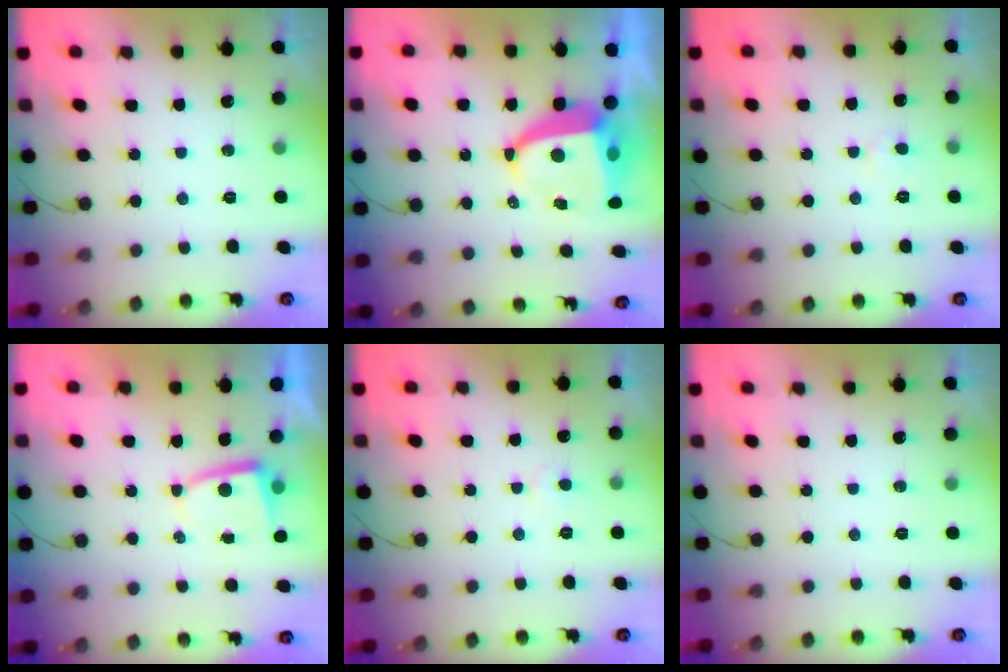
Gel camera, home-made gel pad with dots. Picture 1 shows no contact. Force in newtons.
{"total": 9.0, "press": 8.9, "slide": 1.2}
{"total": 2.2, "press": 2.2, "slide": 0.2}
{"total": 2.8, "press": 2.7, "slide": 0.5}
{"total": 2.6, "press": 2.6, "slide": 0.3}
{"total": 0.0}